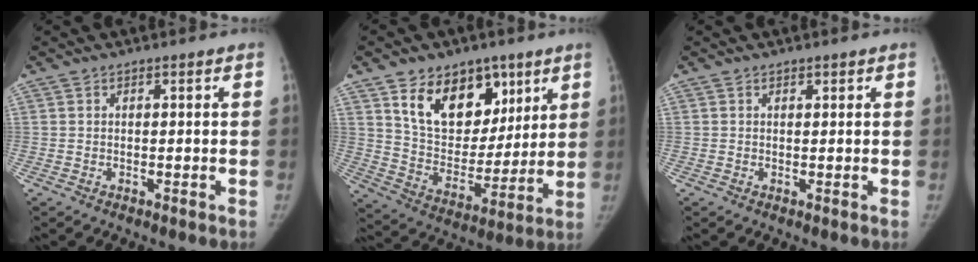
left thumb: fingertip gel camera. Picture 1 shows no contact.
{"total": 17.7, "force": [9.4, 11.7, 9.3], "torque": [-0.101, -0.051, 0.169]}
{"total": 0.7, "force": [0.5, 0.4, 0.1], "torque": [0.003, -0.004, 0.005]}